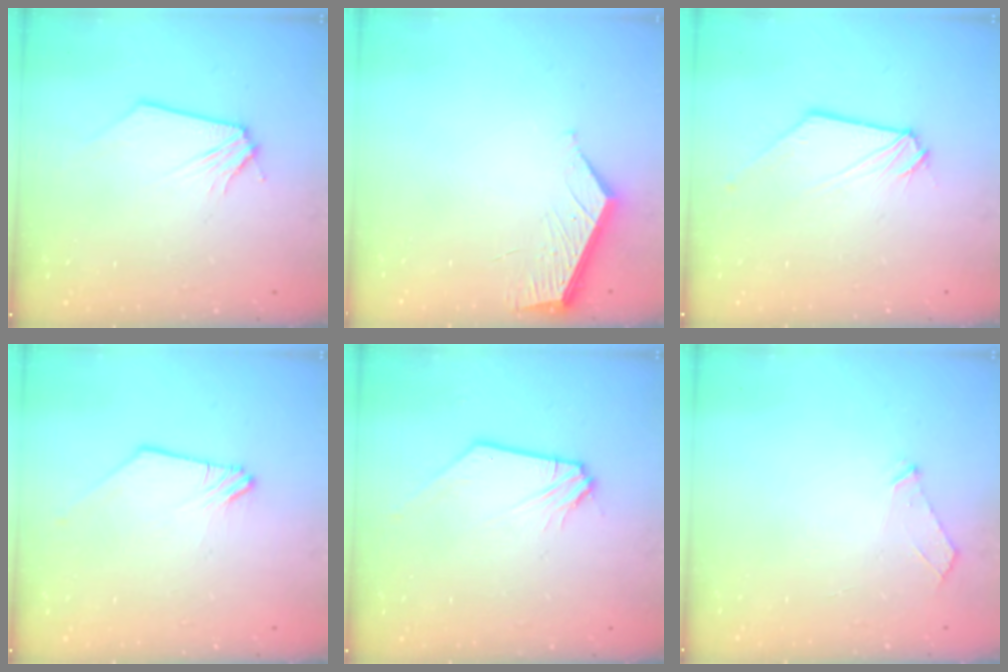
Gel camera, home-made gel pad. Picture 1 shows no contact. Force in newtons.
{"total": 5.0, "press": 4.9, "slide": 0.3}
{"total": 0.0}
{"total": 0.0}
{"total": 1.2, "press": 1.2, "slide": 0.1}
{"total": 4.4, "press": 4.3, "slide": 0.6}